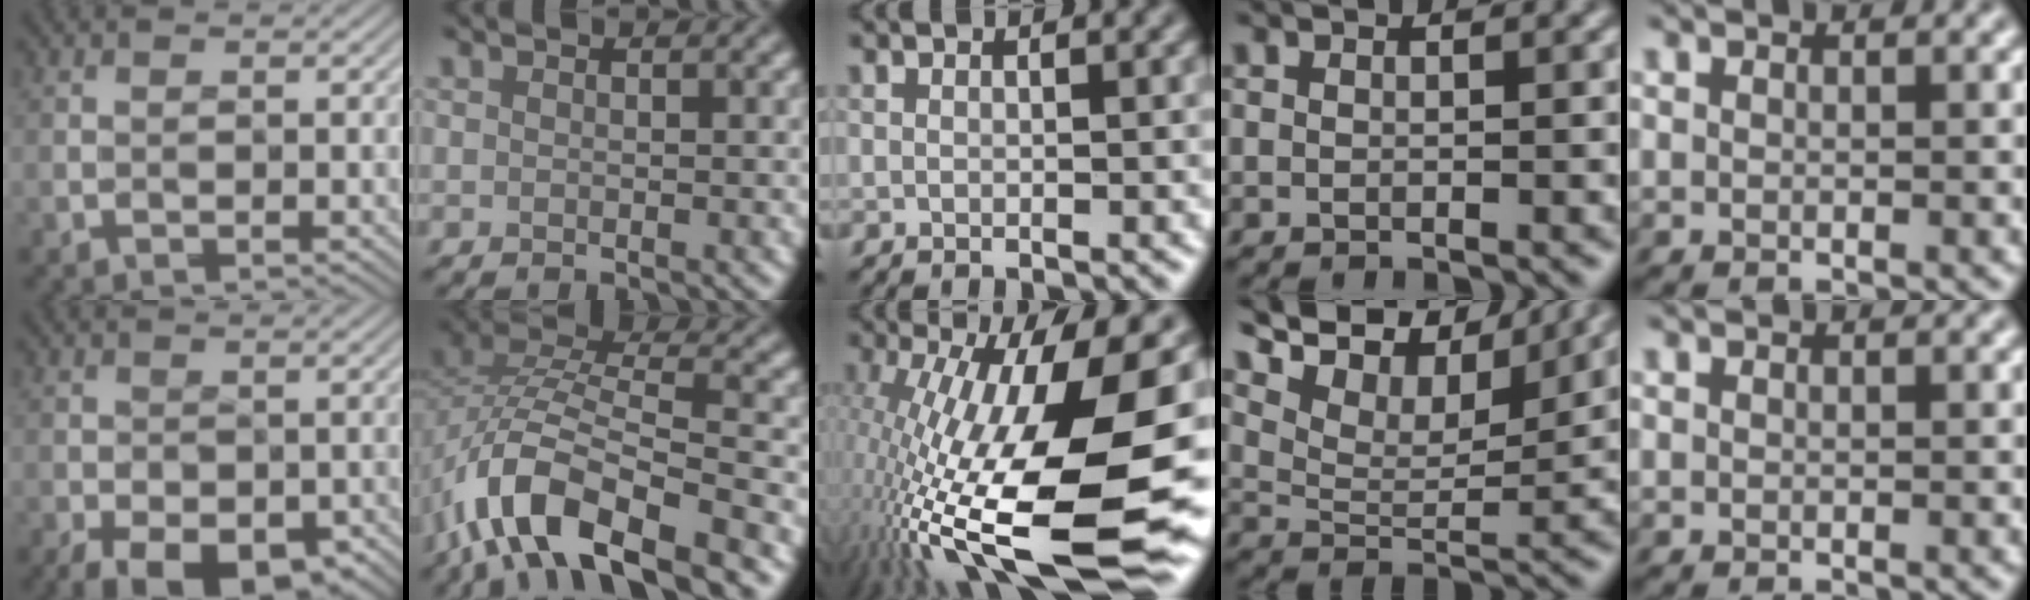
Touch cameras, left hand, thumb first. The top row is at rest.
{"thumb": {"total": 8.5, "force": [-5.0, 4.1, 5.5], "torque": [-0.094, -0.017, -0.068]}, "index": {"total": 10.8, "force": [-6.8, 3.8, 7.5], "torque": [-0.153, 0.002, -0.117]}, "middle": {"total": 18.8, "force": [-3.3, 5.9, 17.6], "torque": [-0.315, -0.006, -0.052]}, "ring": {"total": 10.9, "force": [8.1, 3.8, 6.1], "torque": [-0.154, 0.033, 0.122]}}